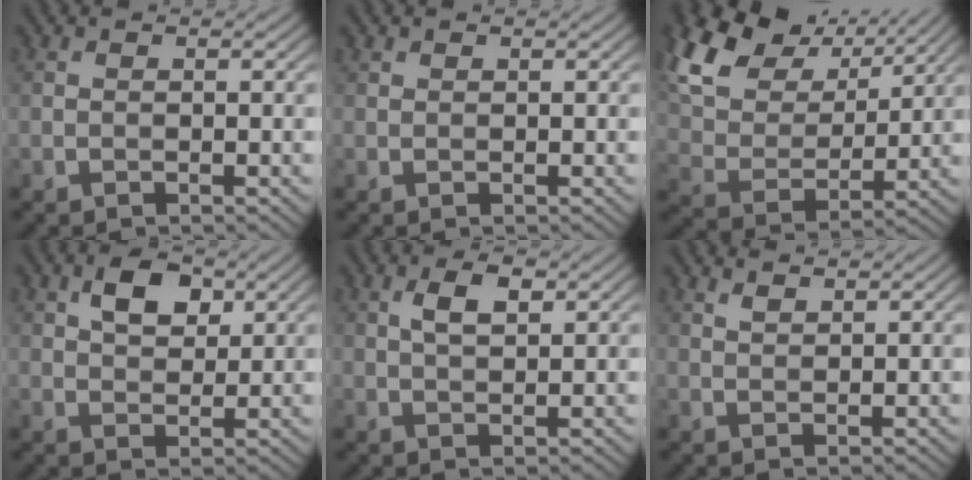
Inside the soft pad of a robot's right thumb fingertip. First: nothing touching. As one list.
[{"total": 0.5, "force": [0.4, 0.2, 0.1], "torque": [0.001, 0.001, 0.011]}, {"total": 14.8, "force": [9.2, 8.0, 8.4], "torque": [-0.231, 0.036, 0.153]}, {"total": 4.9, "force": [2.2, 2.8, 3.3], "torque": [-0.061, 0.002, 0.037]}, {"total": 3.3, "force": [1.3, 1.4, 2.8], "torque": [-0.057, 0.006, 0.025]}, {"total": 1.3, "force": [1.1, 0.2, 0.6], "torque": [-0.019, 0.003, 0.027]}]